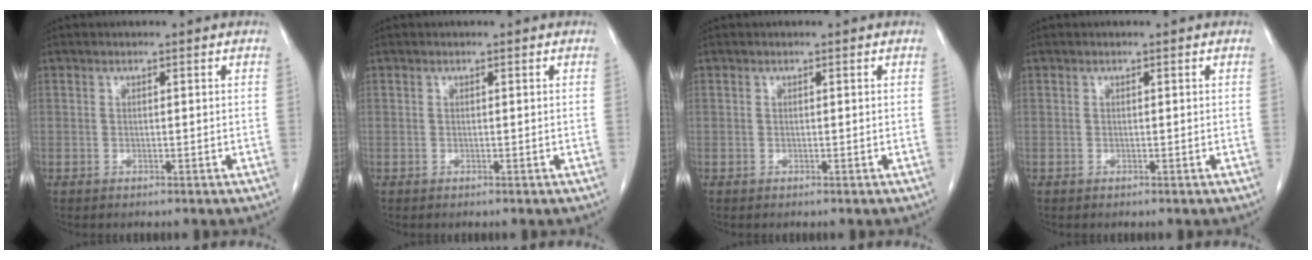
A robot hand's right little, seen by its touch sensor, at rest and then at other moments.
{"total": 0.0}
{"total": 0.0}
{"total": 0.0}